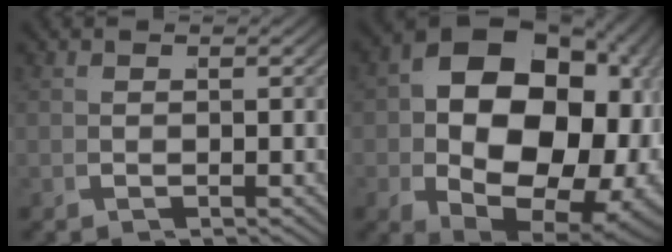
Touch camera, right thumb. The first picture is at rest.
{"total": 19.7, "force": [-1.4, 12.8, 14.9], "torque": [-0.271, -0.067, 0.010]}